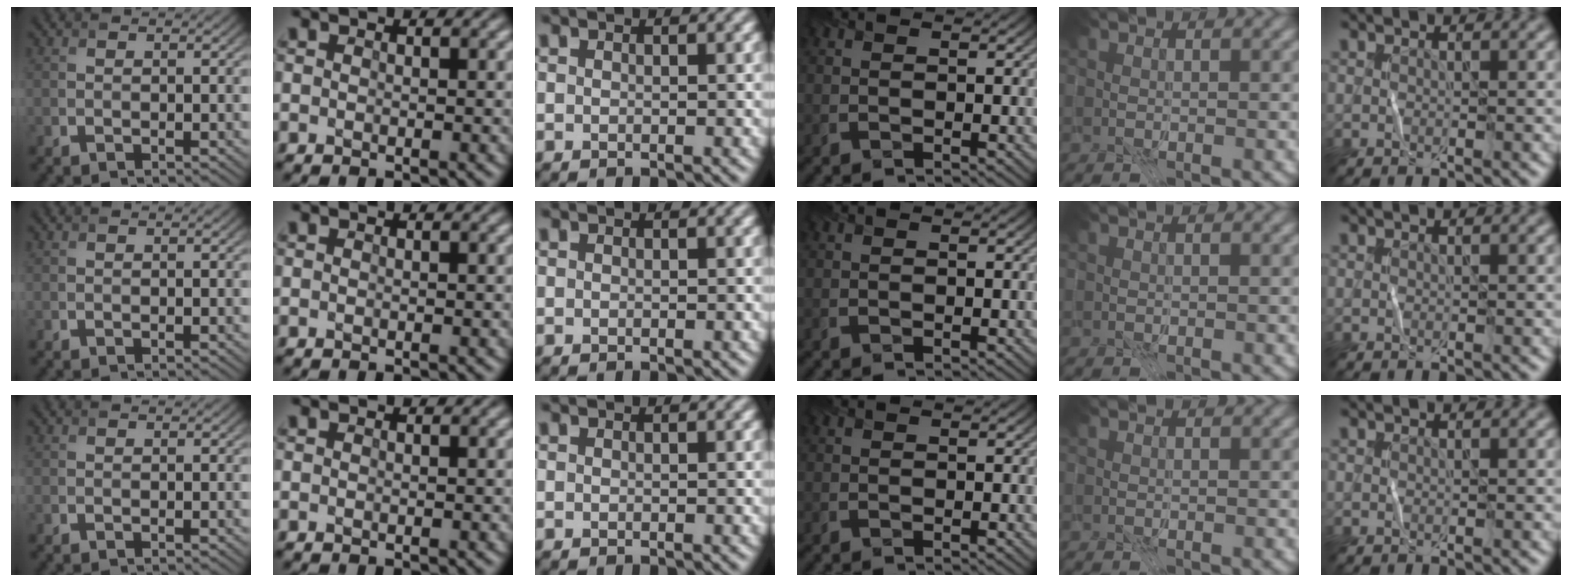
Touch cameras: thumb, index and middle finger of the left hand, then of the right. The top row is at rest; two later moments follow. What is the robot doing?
{"motion": "fold", "object": "coffee filter"}